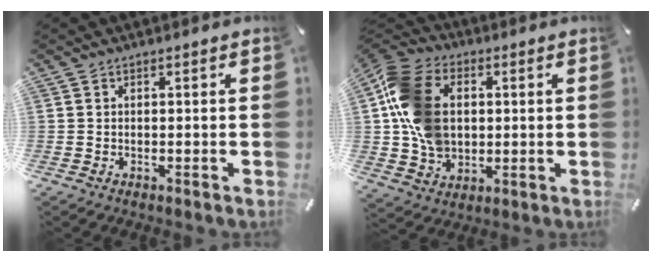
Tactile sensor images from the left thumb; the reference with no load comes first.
{"total": 15.8, "force": [1.4, 12.3, 9.8], "torque": [-0.219, 0.016, 0.028]}